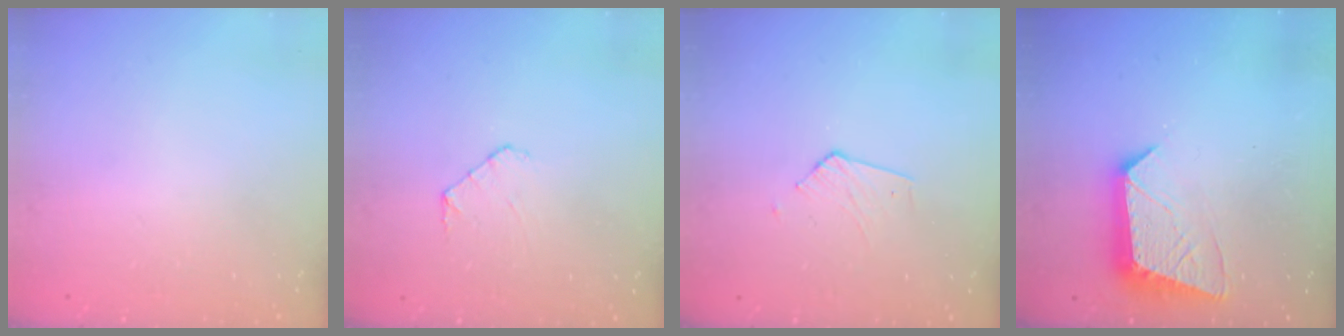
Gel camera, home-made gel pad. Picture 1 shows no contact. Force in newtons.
{"total": 4.9, "press": 4.8, "slide": 0.5}
{"total": 2.9, "press": 2.9, "slide": 0.2}
{"total": 11.2, "press": 11.2, "slide": 0.6}